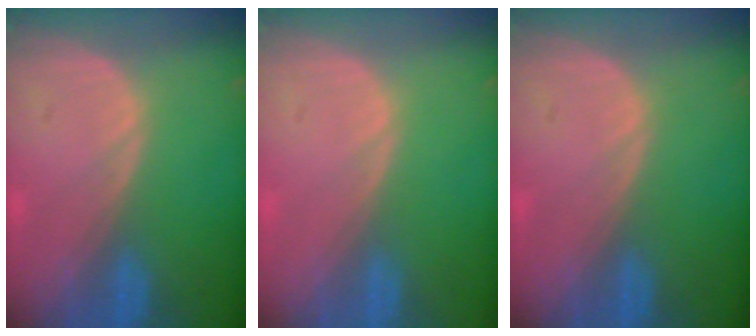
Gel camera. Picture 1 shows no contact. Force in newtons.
{"total": 0.0}
{"total": 0.0}